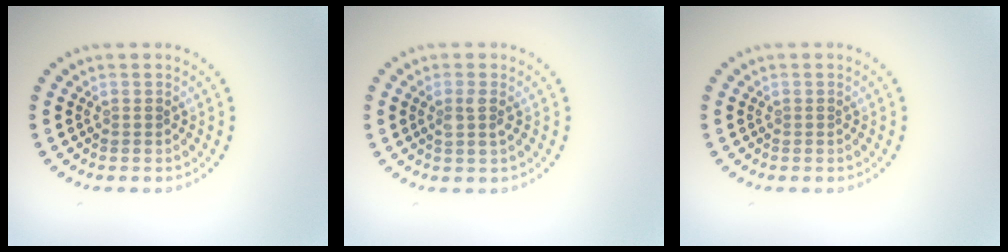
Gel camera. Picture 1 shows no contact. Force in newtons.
{"total": 1.5, "press": 1.3, "slide": 0.9}
{"total": 0.0}